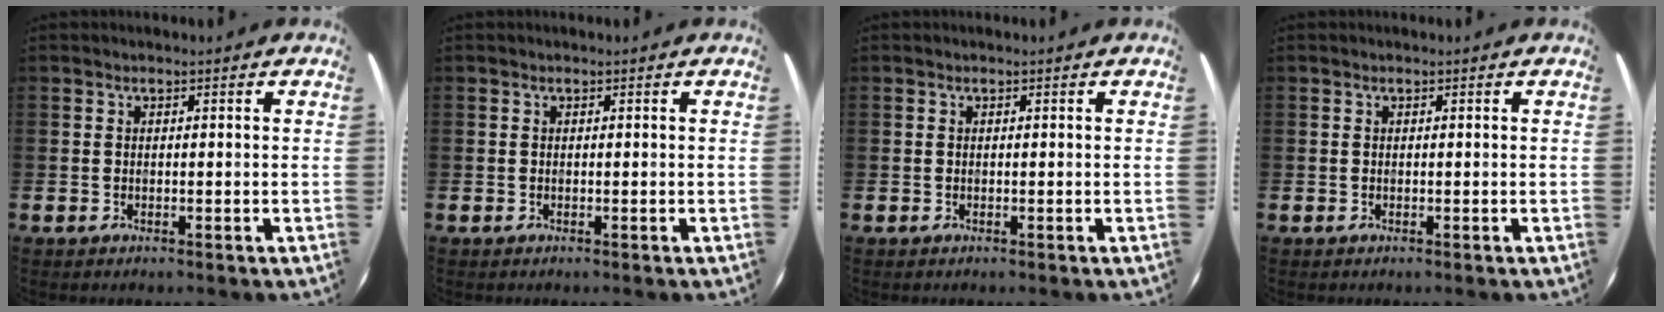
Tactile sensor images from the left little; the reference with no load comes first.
{"total": 0.0}
{"total": 0.0}
{"total": 0.0}